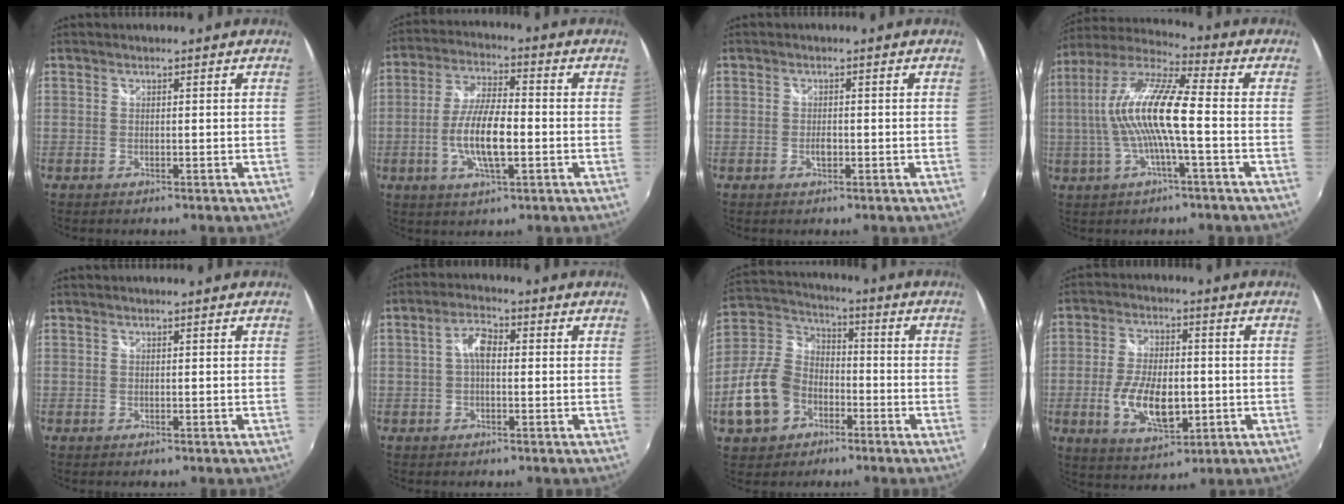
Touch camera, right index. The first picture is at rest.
{"total": 10.6, "force": [-2.5, 3.3, 9.8], "torque": [-0.197, -0.001, -0.047]}
{"total": 1.6, "force": [-0.5, 0.9, 1.2], "torque": [-0.022, 0.000, -0.011]}
{"total": 15.1, "force": [-1.4, 2.0, 14.9], "torque": [-0.282, 0.008, -0.031]}
{"total": 0.0}
{"total": 4.1, "force": [0.0, 2.1, 3.6], "torque": [-0.068, 0.014, -0.001]}
{"total": 14.8, "force": [-6.0, 11.0, 8.0], "torque": [-0.200, 0.023, -0.101]}
{"total": 11.7, "force": [-2.5, 5.7, 9.9], "torque": [-0.196, -0.009, -0.037]}